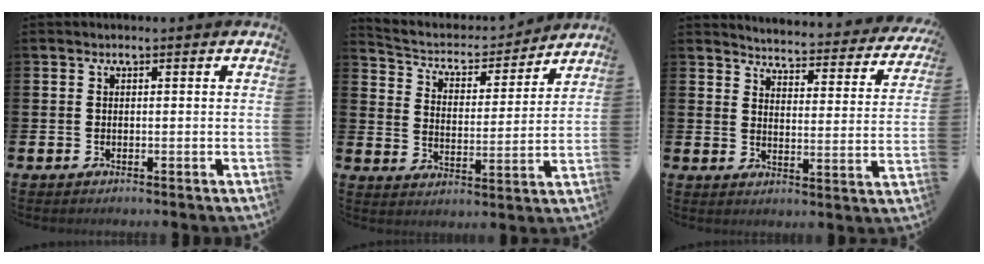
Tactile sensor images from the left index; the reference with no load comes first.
{"total": 5.2, "force": [4.8, 1.9, 0.9], "torque": [-0.054, -0.039, 0.078]}
{"total": 4.0, "force": [4.0, 0.3, 0.2], "torque": [-0.021, -0.043, 0.062]}